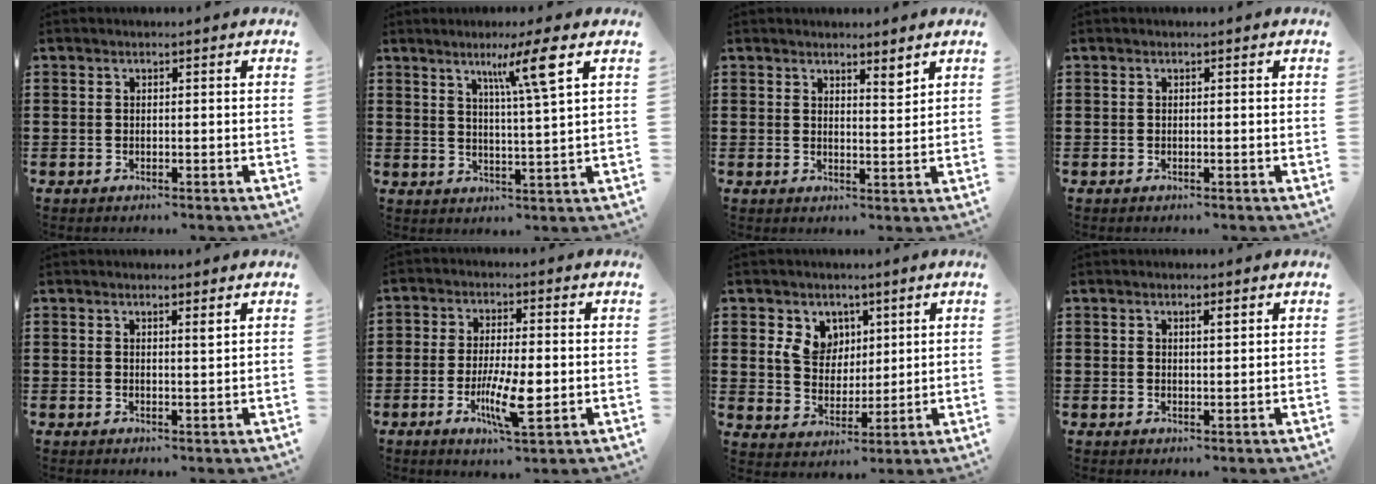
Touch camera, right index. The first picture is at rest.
{"total": 7.5, "force": [4.0, -0.5, 6.3], "torque": [-0.110, -0.006, 0.058]}
{"total": 2.7, "force": [2.5, 0.4, 0.9], "torque": [-0.015, -0.001, 0.045]}
{"total": 0.0}
{"total": 1.3, "force": [1.0, -0.1, 0.8], "torque": [-0.017, -0.002, 0.018]}
{"total": 7.5, "force": [-1.9, 2.2, 6.9], "torque": [-0.135, -0.008, -0.034]}
{"total": 7.1, "force": [3.0, 5.8, 2.7], "torque": [-0.071, 0.017, 0.056]}
{"total": 1.2, "force": [0.6, 0.4, 1.0], "torque": [-0.011, 0.001, 0.008]}